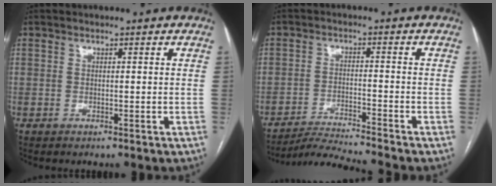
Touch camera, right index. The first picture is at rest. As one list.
[{"total": 7.2, "force": [-6.7, -2.4, 1.1], "torque": [-0.013, -0.017, -0.124]}]